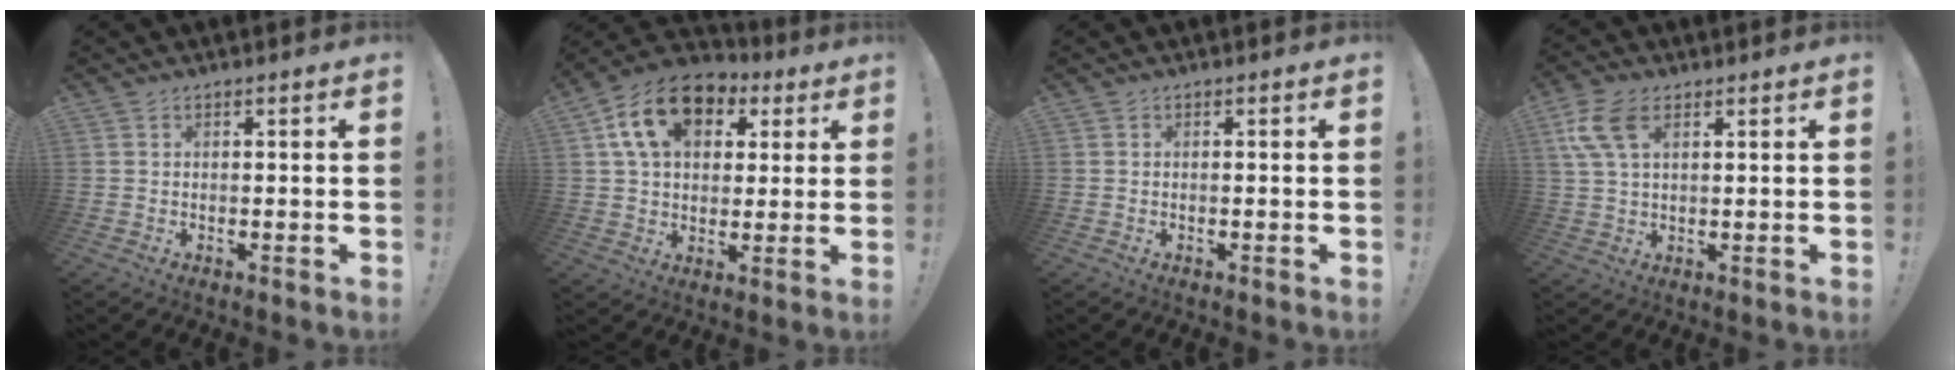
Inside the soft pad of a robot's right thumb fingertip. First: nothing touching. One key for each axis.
{"total": 15.6, "fx": 6.5, "fy": 10.7, "fz": 9.4, "tx": -0.156, "ty": -0.012, "tz": 0.124}
{"total": 0.0}
{"total": 10.0, "fx": 4.2, "fy": 5.5, "fz": 7.2, "tx": -0.145, "ty": 0.000, "tz": 0.082}